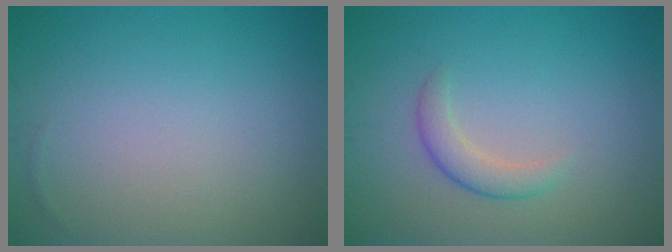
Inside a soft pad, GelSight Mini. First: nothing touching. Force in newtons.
{"total": 2.1, "press": 2.1, "slide": 0.0}